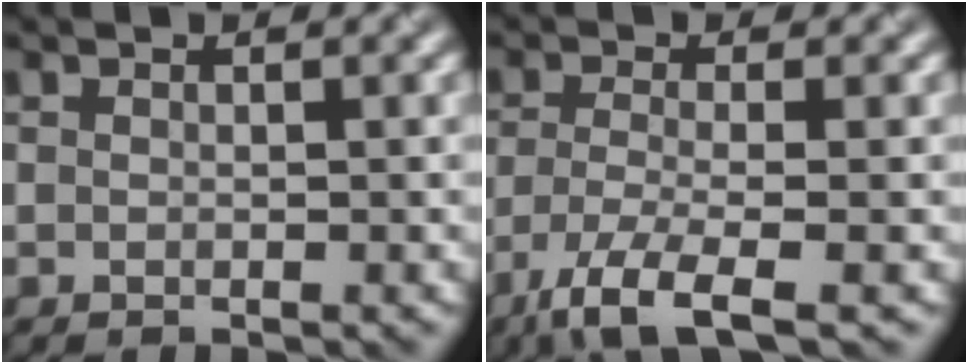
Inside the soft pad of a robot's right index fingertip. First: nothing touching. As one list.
[{"total": 5.1, "force": [-3.1, 1.0, 3.9], "torque": [-0.077, -0.010, -0.072]}]